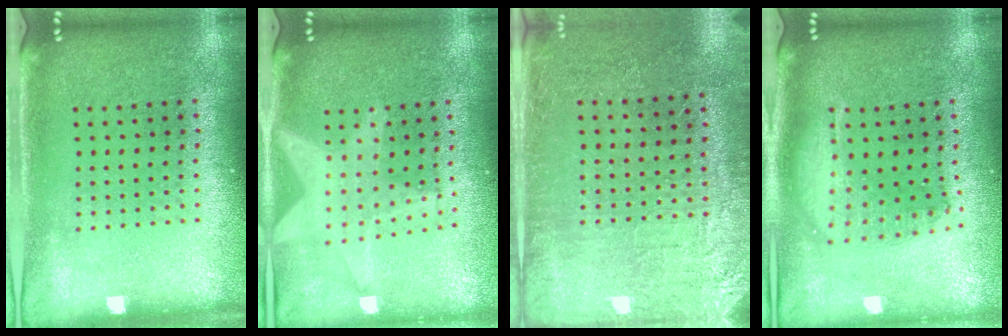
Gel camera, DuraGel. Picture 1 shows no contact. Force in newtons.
{"total": 1.3, "press": 1.3, "slide": 0.5}
{"total": 2.8, "press": 2.7, "slide": 0.6}
{"total": 1.8, "press": 1.5, "slide": 0.9}